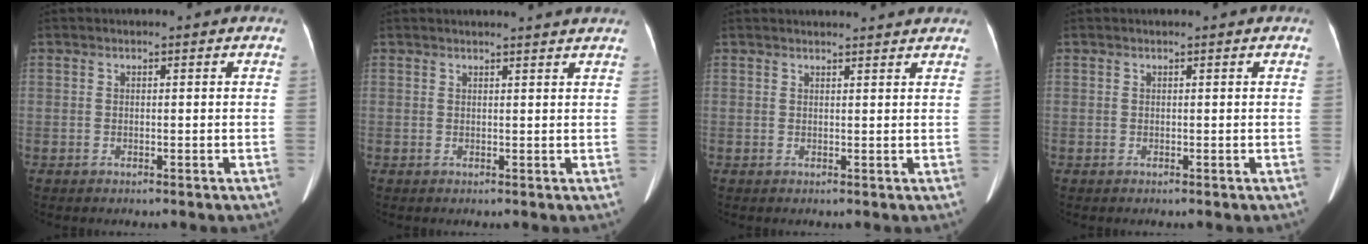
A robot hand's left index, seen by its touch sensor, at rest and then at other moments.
{"total": 5.7, "force": [5.4, -0.3, 1.8], "torque": [-0.024, 0.010, 0.050]}
{"total": 6.5, "force": [6.3, 0.4, 1.7], "torque": [-0.021, 0.020, 0.062]}
{"total": 0.6, "force": [0.5, 0.0, 0.2], "torque": [-0.003, 0.007, 0.009]}